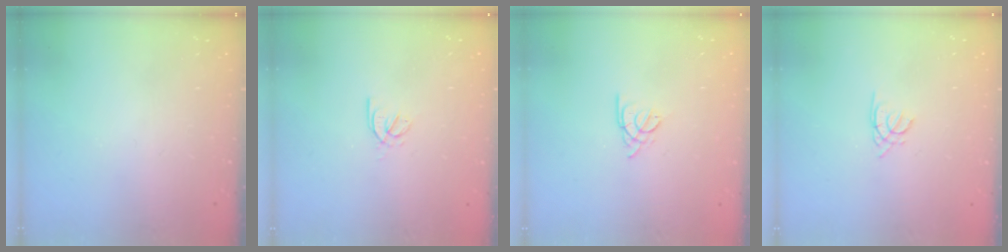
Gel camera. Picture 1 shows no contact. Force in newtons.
{"total": 2.9, "press": 2.8, "slide": 0.8}
{"total": 2.2, "press": 2.2, "slide": 0.5}
{"total": 1.3, "press": 1.2, "slide": 0.4}